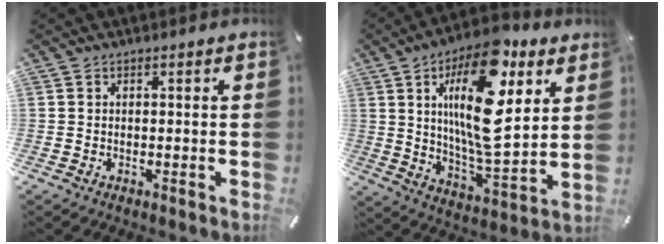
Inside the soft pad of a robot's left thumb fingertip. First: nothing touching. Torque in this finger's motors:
{"motor_torque": [2.54, 2.46, 2.43, -0.34, 0.58]}